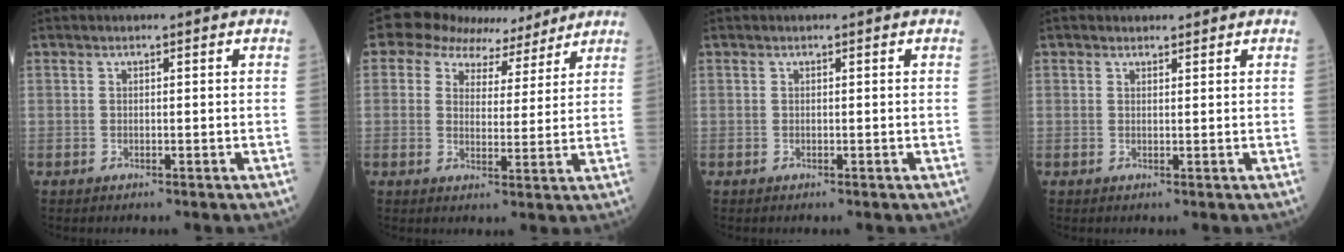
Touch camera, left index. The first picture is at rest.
{"total": 8.5, "force": [7.0, 4.6, 1.4], "torque": [-0.014, 0.018, 0.090]}
{"total": 0.0}
{"total": 1.0, "force": [0.9, 0.5, 0.0], "torque": [0.003, 0.000, 0.012]}